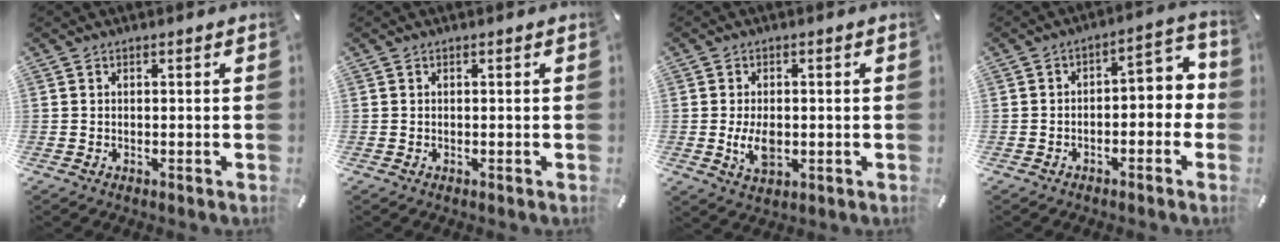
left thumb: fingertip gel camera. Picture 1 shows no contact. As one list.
[{"total": 0.0}, {"total": 6.1, "force": [-0.8, 3.7, 4.8], "torque": [-0.101, -0.007, -0.017]}, {"total": 5.0, "force": [-1.3, 2.9, 3.9], "torque": [-0.048, -0.004, -0.036]}]